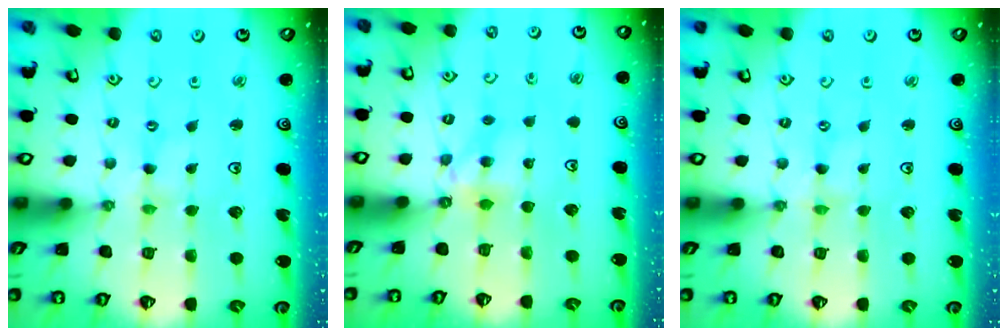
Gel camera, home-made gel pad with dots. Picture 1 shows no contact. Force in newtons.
{"total": 4.9, "press": 4.8, "slide": 0.8}
{"total": 0.0}